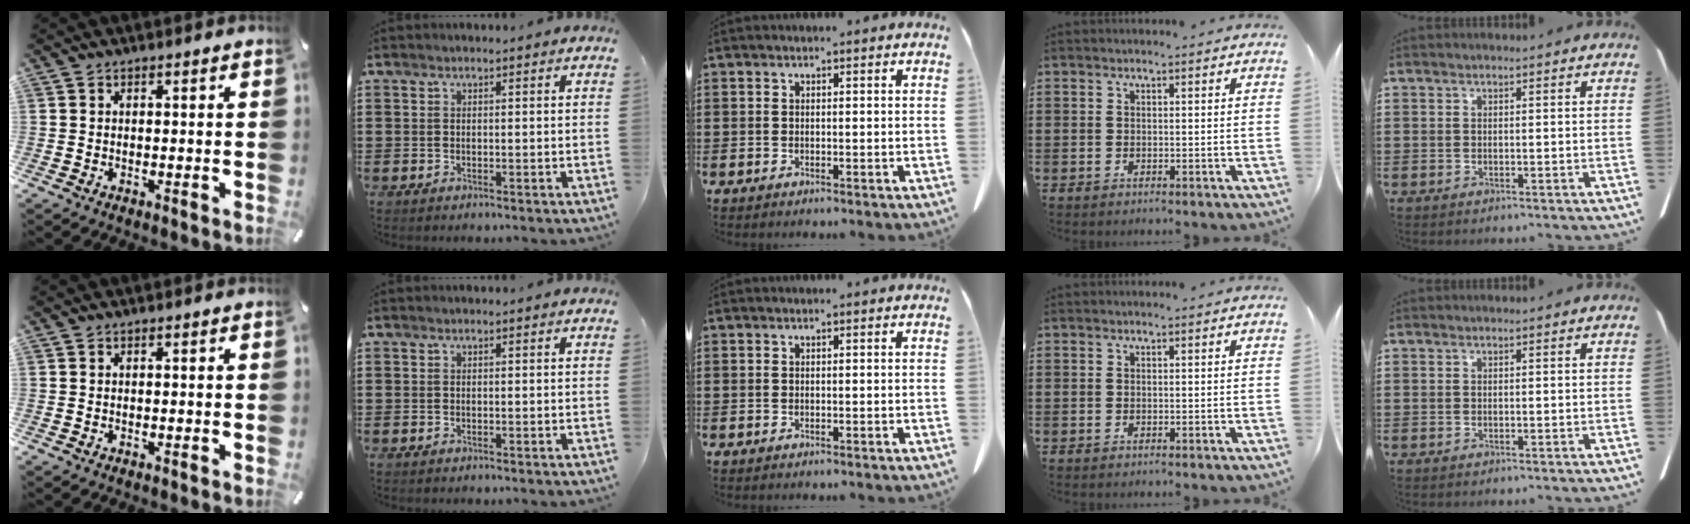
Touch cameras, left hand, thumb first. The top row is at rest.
{}